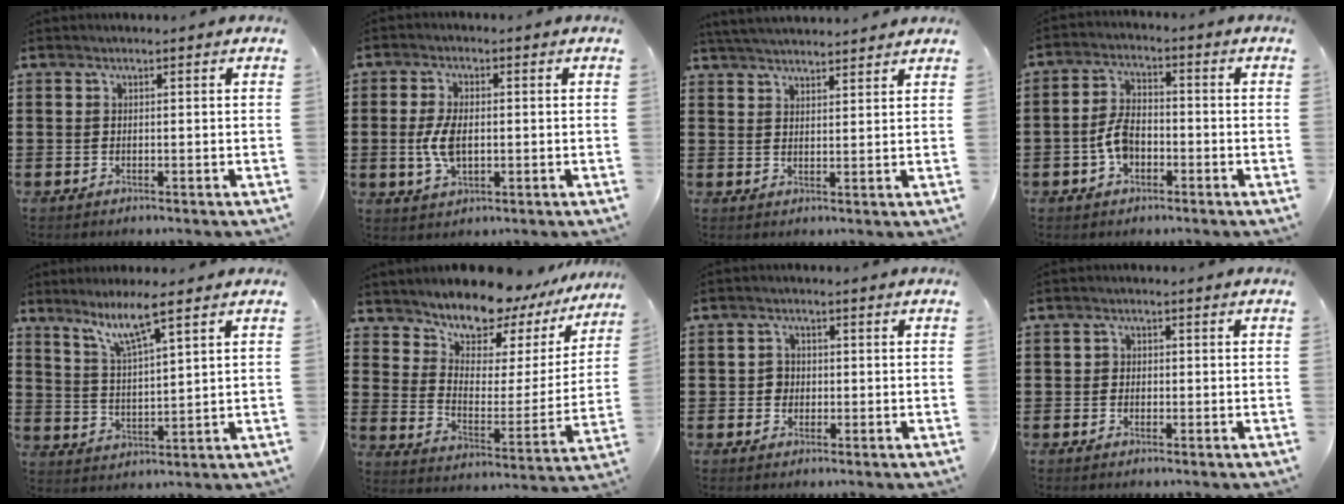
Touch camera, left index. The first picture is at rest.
{"total": 5.6, "force": [-0.2, 2.9, 4.8], "torque": [-0.111, 0.000, -0.008]}
{"total": 3.7, "force": [3.6, -0.1, 0.5], "torque": [-0.021, -0.010, 0.068]}
{"total": 5.6, "force": [-1.9, 3.3, 4.0], "torque": [-0.100, 0.002, -0.042]}
{"total": 7.6, "force": [5.4, 0.9, 5.3], "torque": [-0.111, -0.014, 0.093]}
{"total": 9.2, "force": [8.8, 2.3, 1.4], "torque": [-0.053, -0.081, 0.153]}
{"total": 2.1, "force": [-0.2, 2.0, 0.7], "torque": [-0.021, 0.006, -0.006]}
{"total": 1.3, "force": [-0.4, 1.2, 0.3], "torque": [-0.009, 0.003, -0.011]}